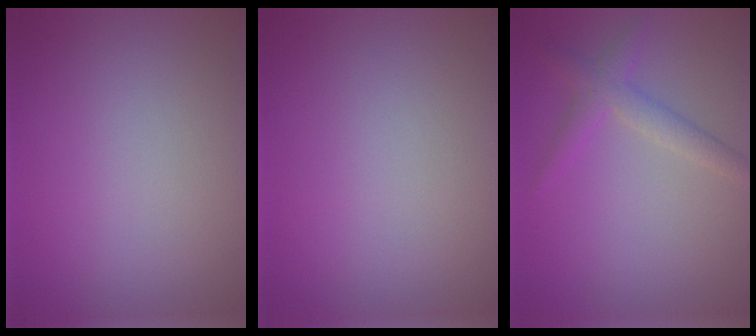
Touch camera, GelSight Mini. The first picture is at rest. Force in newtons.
{"total": 0.0}
{"total": 2.3, "press": 2.3, "slide": 0.2}